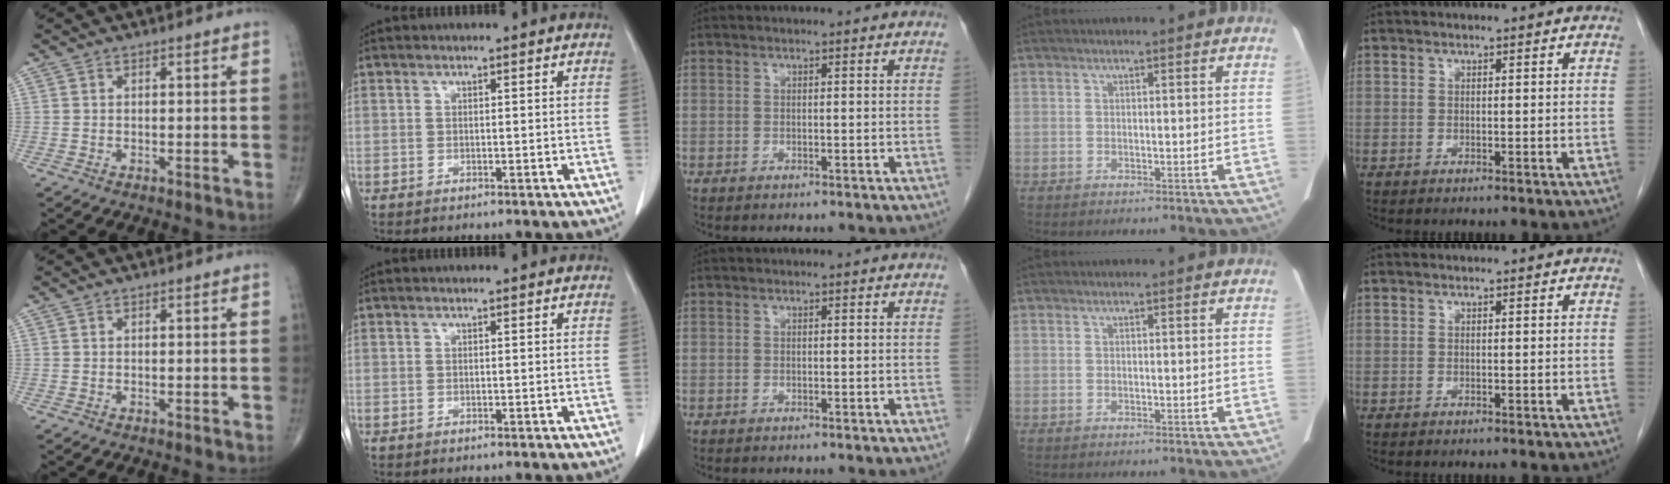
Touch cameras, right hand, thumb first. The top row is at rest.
{}